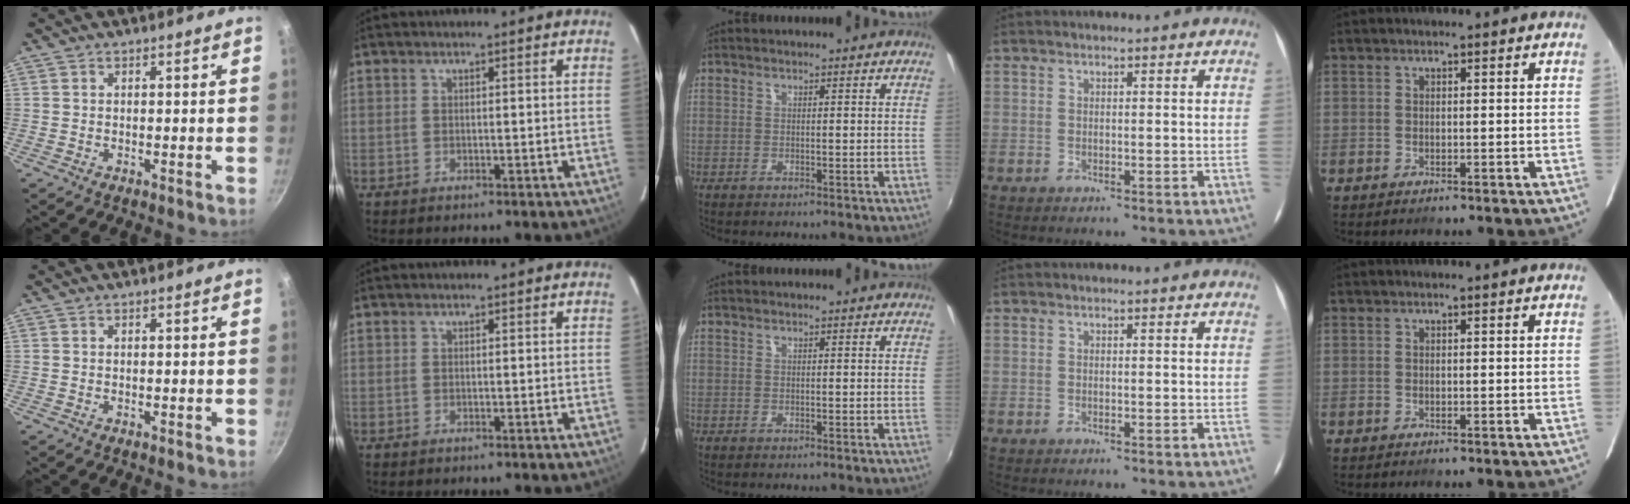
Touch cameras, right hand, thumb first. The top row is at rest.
{}